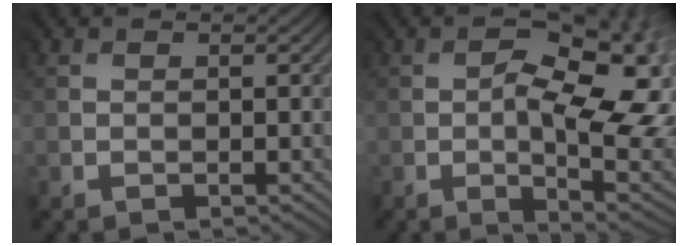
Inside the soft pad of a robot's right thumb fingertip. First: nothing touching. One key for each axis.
{"total": 14.4, "fx": -2.7, "fy": 7.2, "fz": 12.2, "tx": -0.135, "ty": -0.003, "tz": -0.026}